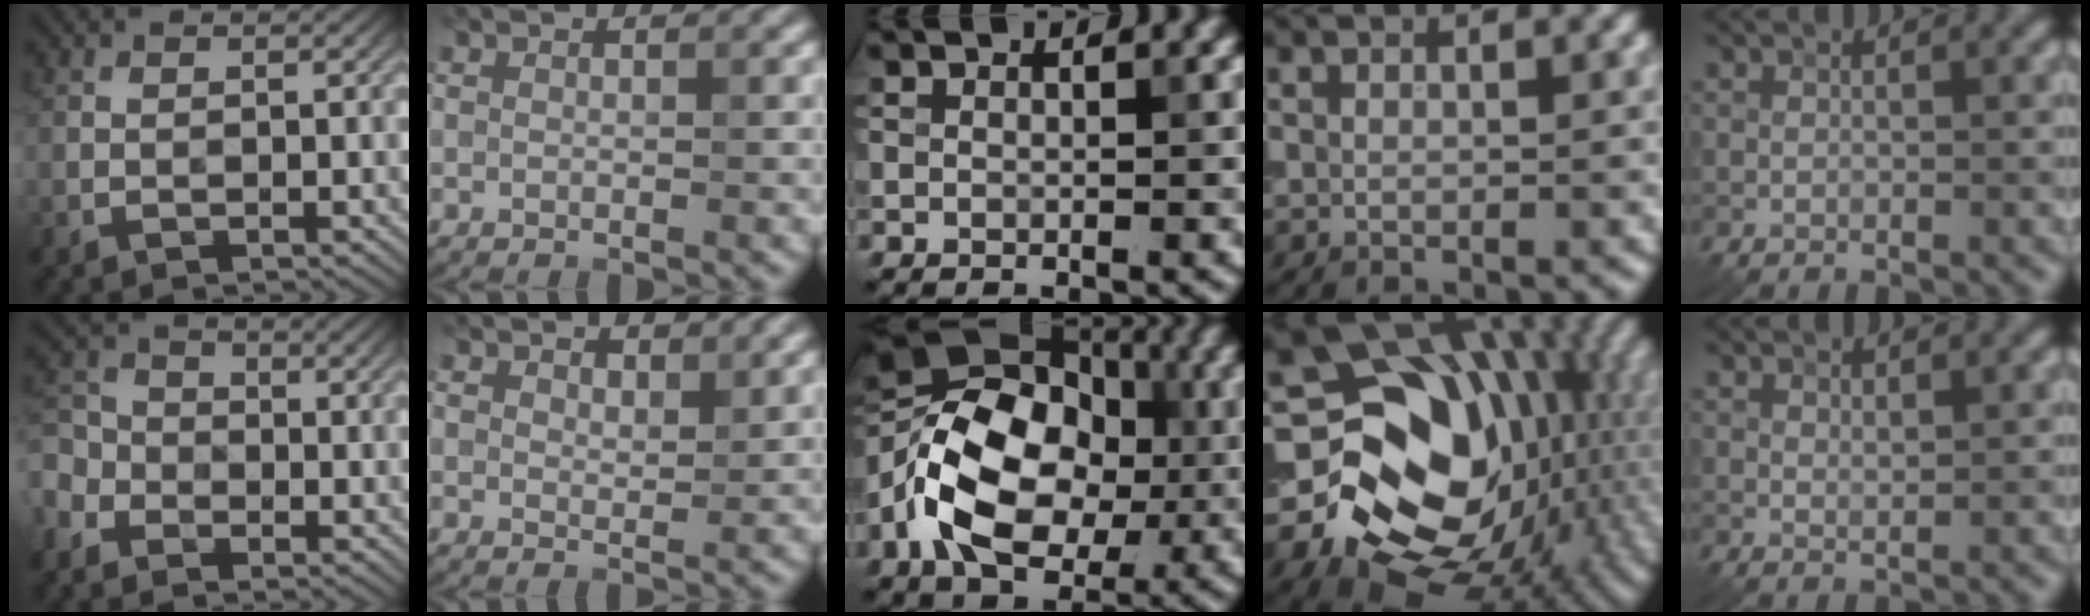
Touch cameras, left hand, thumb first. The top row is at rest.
{"thumb": {"total": 5.0, "force": [-2.1, 3.9, 2.3], "torque": [-0.071, -0.007, -0.053]}, "index": {"total": 1.5, "force": [1.3, 0.8, 0.4], "torque": [-0.009, -0.002, 0.022]}, "middle": {"total": 12.9, "force": [-2.4, 8.9, 9.1], "torque": [-0.168, 0.014, -0.062]}, "ring": {"total": 18.1, "force": [-2.1, 14.5, 10.6], "torque": [-0.161, -0.032, -0.011]}, "little": {"total": 0.6, "force": [0.4, 0.3, 0.4], "torque": [-0.010, -0.003, 0.008]}}